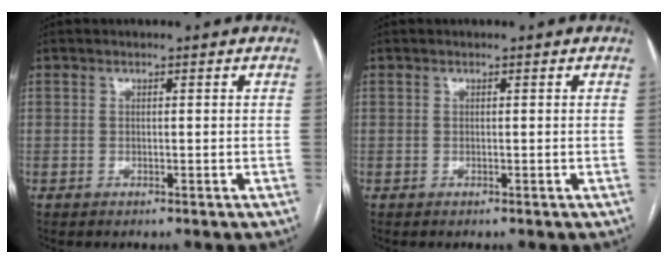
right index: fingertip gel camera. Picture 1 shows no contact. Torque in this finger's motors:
{"motor_torque": [0.00, 0.00, 0.00, 0.00]}